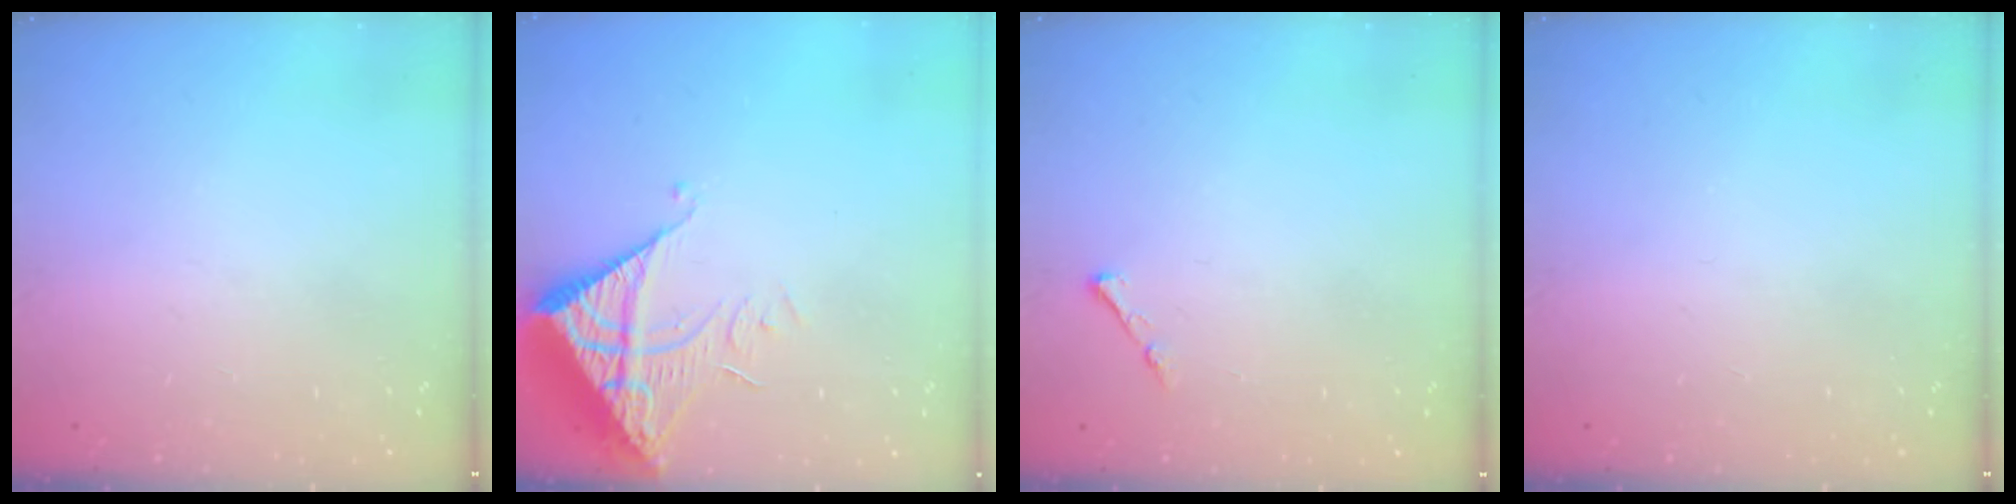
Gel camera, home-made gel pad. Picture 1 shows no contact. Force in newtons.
{"total": 9.1, "press": 9.1, "slide": 0.9}
{"total": 3.3, "press": 3.3, "slide": 0.6}
{"total": 0.0}